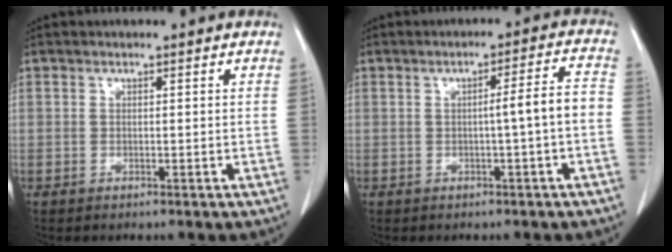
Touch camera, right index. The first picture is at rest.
{"total": 4.8, "force": [-1.0, -0.5, 4.6], "torque": [-0.065, 0.010, -0.014]}